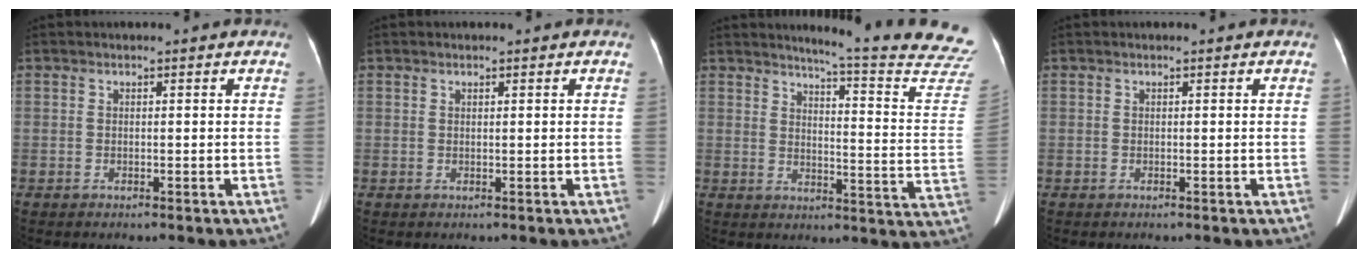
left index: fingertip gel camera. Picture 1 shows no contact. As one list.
[{"total": 0.0}, {"total": 20.5, "force": [19.3, -1.1, 6.6], "torque": [-0.082, -0.149, 0.207]}, {"total": 0.0}]